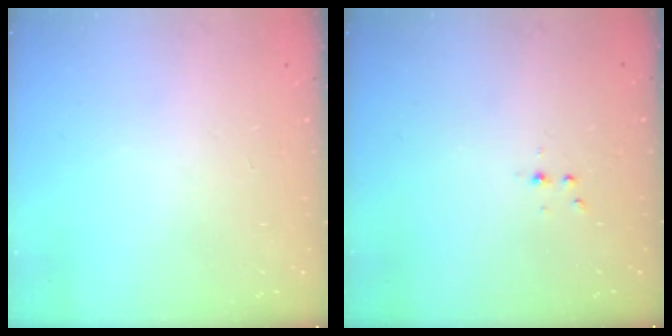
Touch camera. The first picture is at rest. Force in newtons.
{"total": 3.0, "press": 2.6, "slide": 1.5}